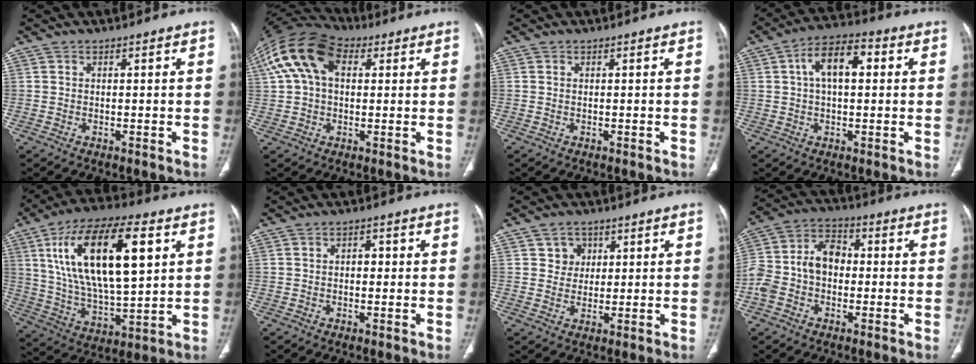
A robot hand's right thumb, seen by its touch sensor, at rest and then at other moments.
{"total": 15.3, "force": [4.6, 9.6, 11.0], "torque": [-0.218, 0.037, 0.077]}
{"total": 0.0}
{"total": 9.9, "force": [2.2, 5.1, 8.2], "torque": [-0.134, 0.024, 0.029]}
{"total": 24.4, "force": [7.7, 9.8, 21.0], "torque": [-0.370, -0.014, 0.135]}
{"total": 2.2, "force": [0.2, 1.4, 1.7], "torque": [-0.021, 0.009, 0.001]}
{"total": 3.9, "force": [1.5, 3.5, 0.9], "torque": [0.009, -0.005, 0.023]}
{"total": 11.9, "force": [-1.4, 8.5, 8.1], "torque": [-0.153, 0.043, -0.039]}